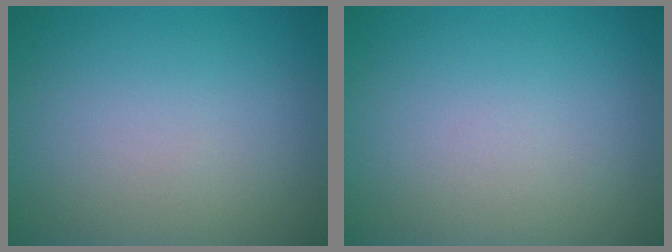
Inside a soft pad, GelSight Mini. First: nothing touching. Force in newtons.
{"total": 0.0}